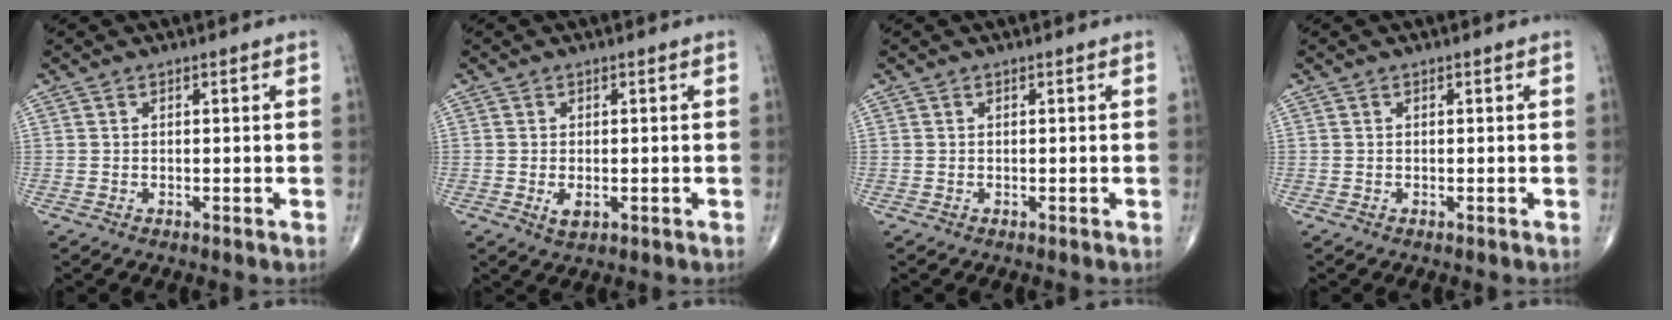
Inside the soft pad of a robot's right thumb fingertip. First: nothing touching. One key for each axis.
{"total": 2.3, "fx": -0.5, "fy": 1.2, "fz": 1.9, "tx": -0.031, "ty": -0.005, "tz": -0.007}
{"total": 0.0}
{"total": 0.0}